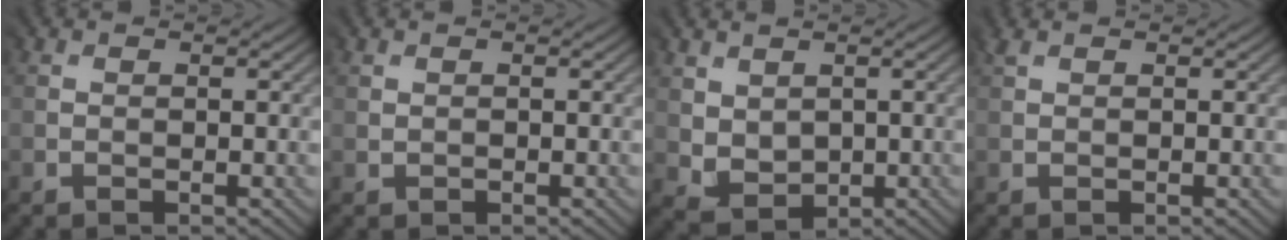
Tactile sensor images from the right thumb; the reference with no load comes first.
{"total": 0.5, "force": [0.5, 0.2, -0.2], "torque": [0.001, -0.001, 0.013]}
{"total": 2.6, "force": [1.4, 2.2, 0.4], "torque": [-0.040, -0.009, 0.031]}
{"total": 1.9, "force": [1.2, 0.8, 1.3], "torque": [-0.036, 0.007, 0.021]}